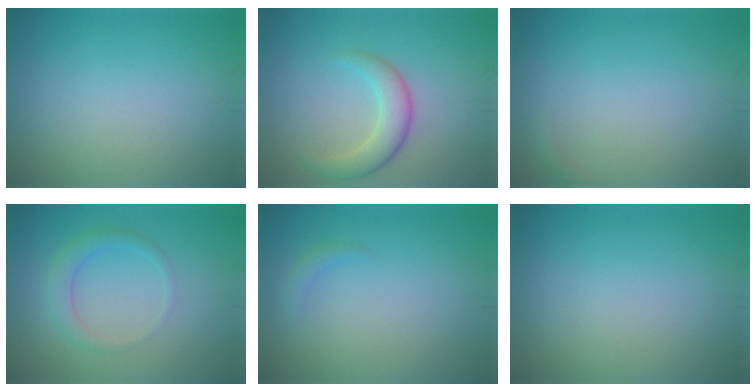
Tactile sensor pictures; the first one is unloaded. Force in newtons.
{"total": 3.5, "press": 3.5, "slide": 0.0}
{"total": 0.6, "press": 0.6, "slide": 0.1}
{"total": 2.2, "press": 2.2, "slide": 0.1}
{"total": 0.8, "press": 0.8, "slide": 0.1}
{"total": 0.0}